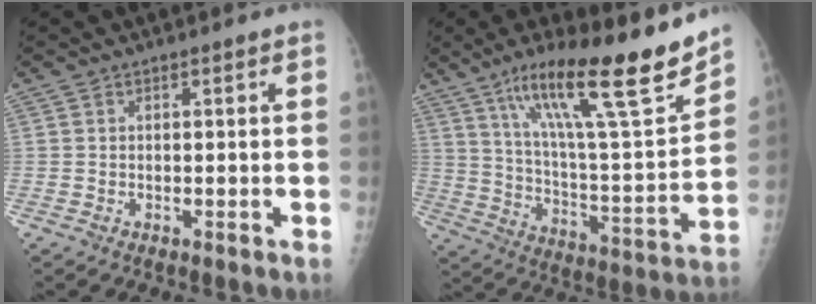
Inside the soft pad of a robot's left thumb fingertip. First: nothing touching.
{"total": 24.6, "force": [16.5, 3.7, 17.8], "torque": [-0.267, -0.065, 0.278]}